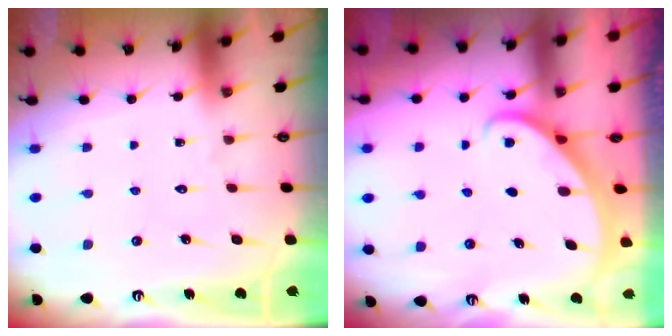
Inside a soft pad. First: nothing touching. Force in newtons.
{"total": 1.9, "press": 1.9, "slide": 0.2}